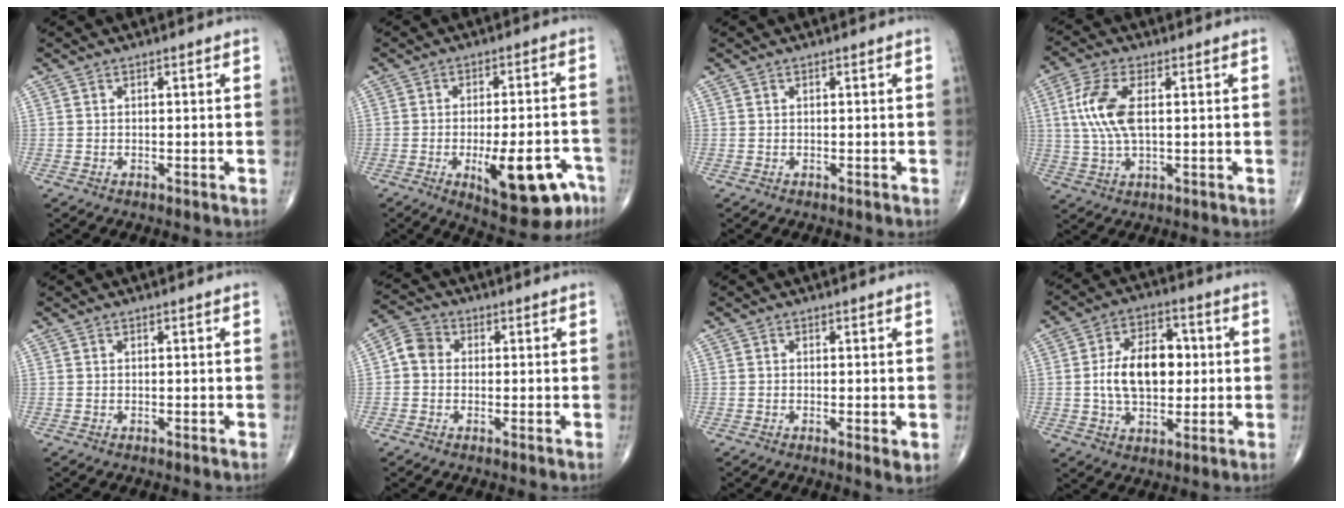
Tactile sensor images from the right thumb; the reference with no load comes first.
{"total": 15.3, "force": [-6.6, 5.8, 12.6], "torque": [-0.149, 0.027, -0.079]}
{"total": 0.0}
{"total": 9.4, "force": [1.5, 4.2, 8.2], "torque": [-0.191, 0.004, 0.030]}
{"total": 0.0}
{"total": 4.5, "force": [0.0, 3.9, 2.3], "torque": [-0.032, 0.013, -0.011]}
{"total": 2.2, "force": [-0.4, 0.5, 2.1], "torque": [-0.035, -0.008, -0.010]}
{"total": 13.2, "force": [0.5, 8.2, 10.3], "torque": [-0.147, 0.015, 0.007]}